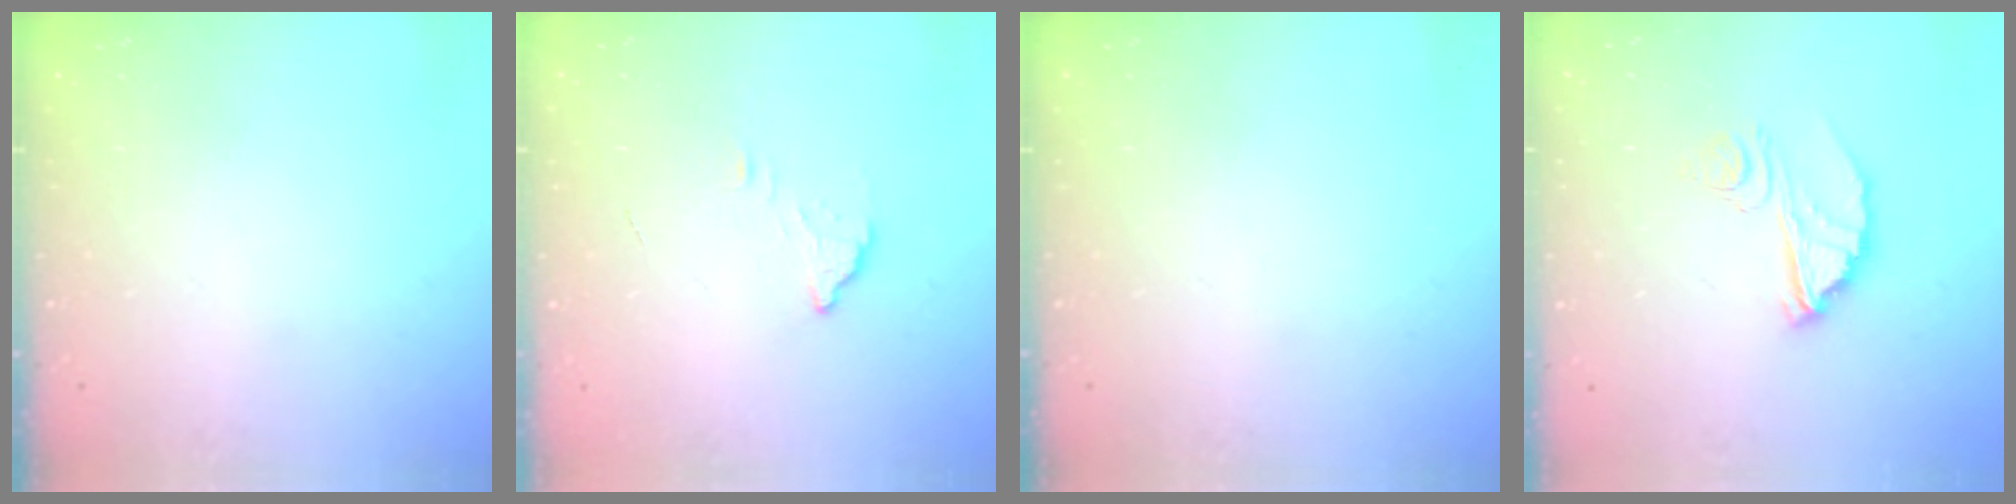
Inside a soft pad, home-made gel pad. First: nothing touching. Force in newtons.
{"total": 2.8, "press": 2.8, "slide": 0.2}
{"total": 0.0}
{"total": 9.8, "press": 9.8, "slide": 0.8}